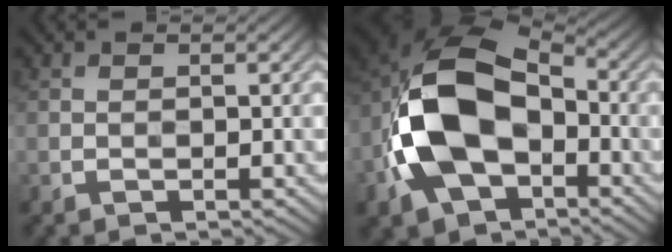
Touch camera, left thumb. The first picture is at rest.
{"total": 15.2, "force": [-3.5, 10.1, 10.9], "torque": [-0.249, -0.012, -0.074]}